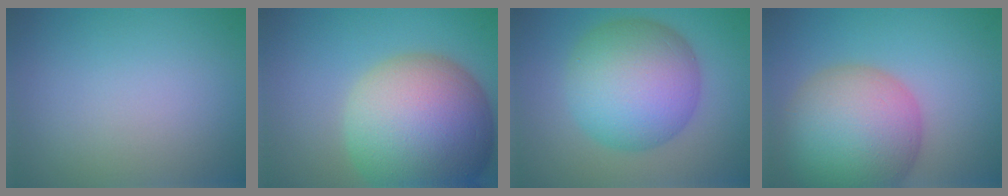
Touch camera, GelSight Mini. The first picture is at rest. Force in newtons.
{"total": 15.5, "press": 15.5, "slide": 1.0}
{"total": 10.2, "press": 10.2, "slide": 0.1}
{"total": 11.4, "press": 11.3, "slide": 0.5}